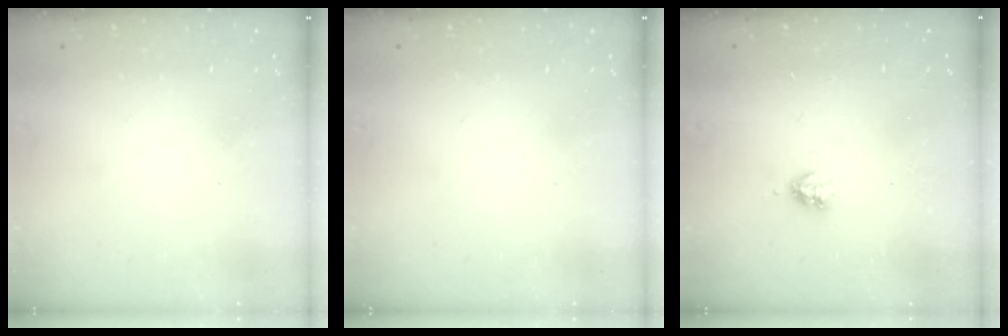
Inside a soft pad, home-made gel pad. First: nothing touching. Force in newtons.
{"total": 0.0}
{"total": 2.9, "press": 2.9, "slide": 0.5}